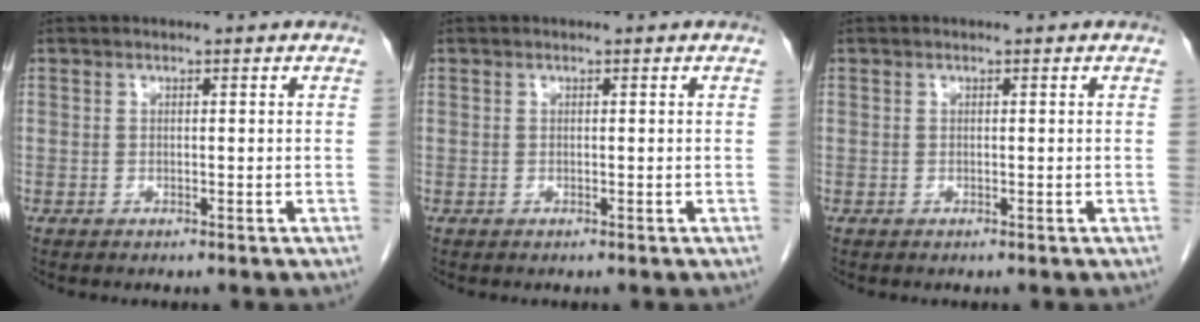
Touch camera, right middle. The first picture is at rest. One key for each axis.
{"total": 0.0}
{"total": 0.0}